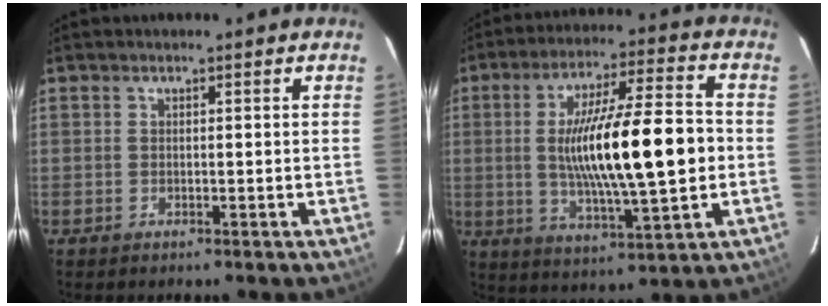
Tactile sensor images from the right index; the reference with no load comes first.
{"total": 19.0, "force": [-0.9, 3.5, 18.7], "torque": [-0.319, 0.000, -0.006]}